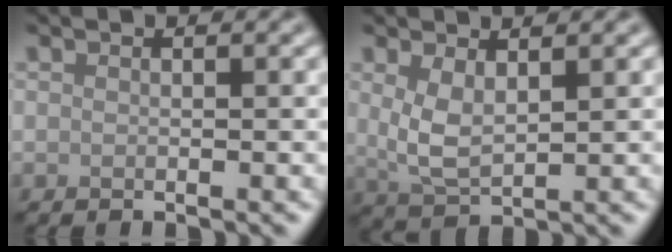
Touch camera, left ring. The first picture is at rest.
{"total": 3.2, "force": [1.1, 1.4, 2.7], "torque": [-0.062, -0.007, 0.026]}